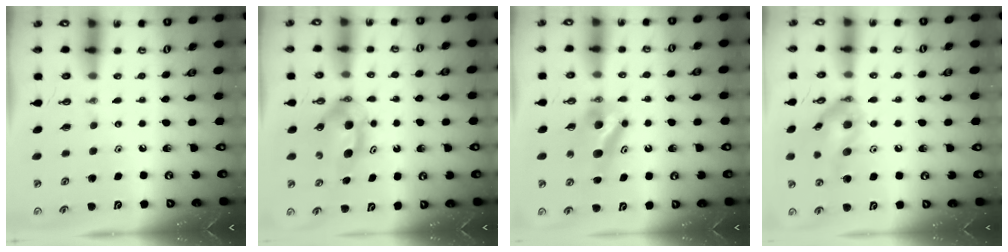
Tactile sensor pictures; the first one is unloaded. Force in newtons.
{"total": 6.2, "press": 5.9, "slide": 1.9}
{"total": 7.2, "press": 6.8, "slide": 2.3}
{"total": 14.1, "press": 13.6, "slide": 3.8}